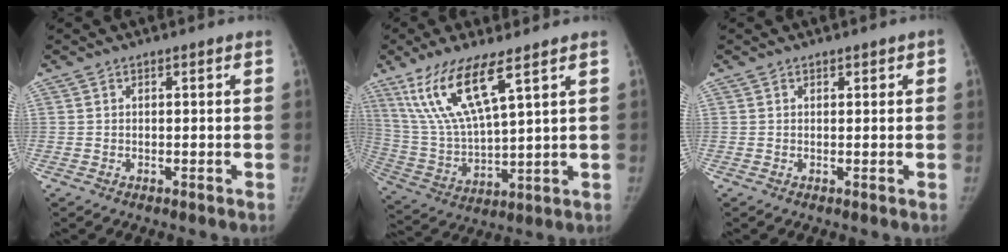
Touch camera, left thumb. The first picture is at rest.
{"total": 15.0, "force": [8.6, 3.5, 11.8], "torque": [-0.248, -0.038, 0.182]}
{"total": 1.0, "force": [0.6, 0.5, 0.6], "torque": [0.003, -0.001, 0.006]}